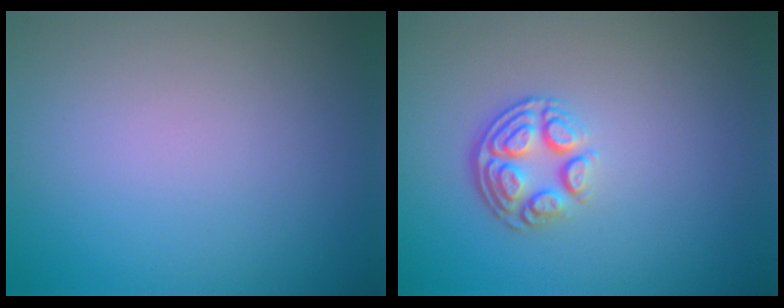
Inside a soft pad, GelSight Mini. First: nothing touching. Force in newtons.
{"total": 3.7, "press": 2.7, "slide": 2.6}